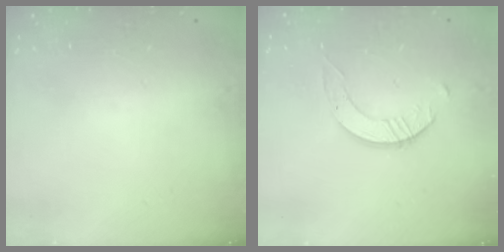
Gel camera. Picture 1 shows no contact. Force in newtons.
{"total": 2.9, "press": 2.9, "slide": 0.2}